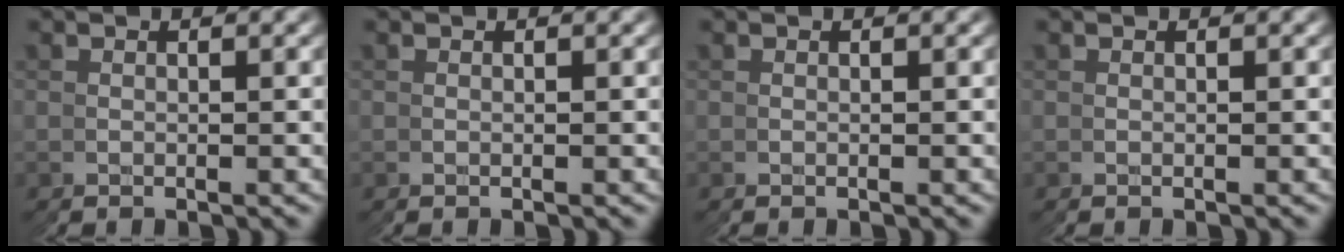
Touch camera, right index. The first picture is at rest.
{"total": 0.0}
{"total": 0.0}
{"total": 0.0}